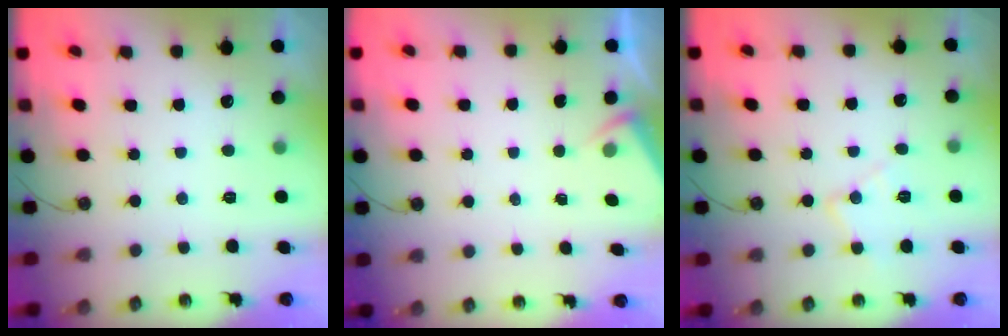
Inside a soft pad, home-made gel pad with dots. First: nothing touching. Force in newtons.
{"total": 2.1, "press": 2.1, "slide": 0.3}
{"total": 8.8, "press": 8.8, "slide": 0.7}